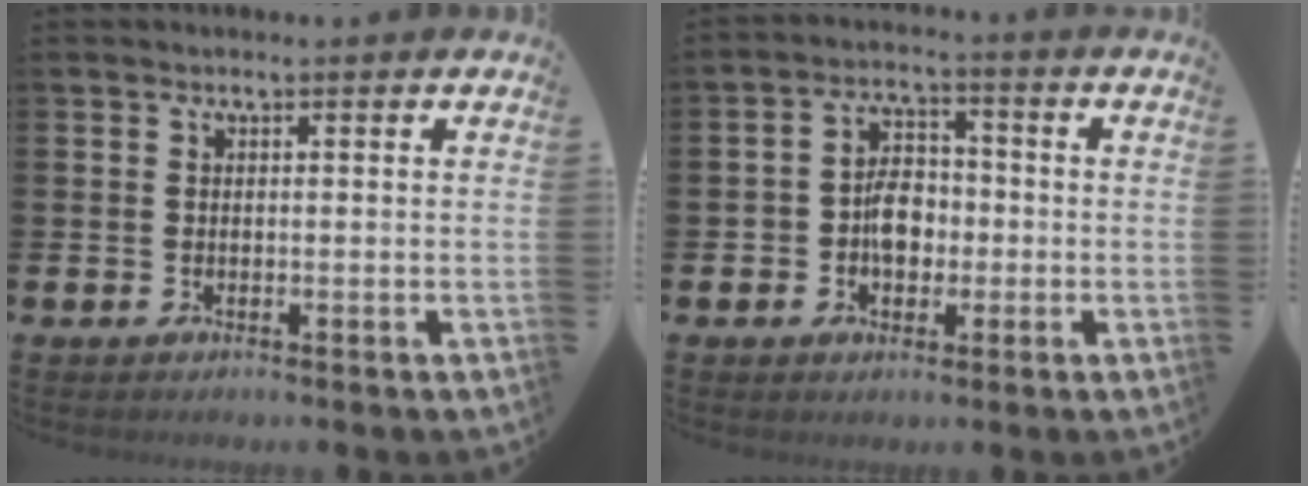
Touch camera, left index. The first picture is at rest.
{"total": 5.4, "force": [-0.8, 3.9, 3.6], "torque": [-0.061, 0.010, -0.020]}